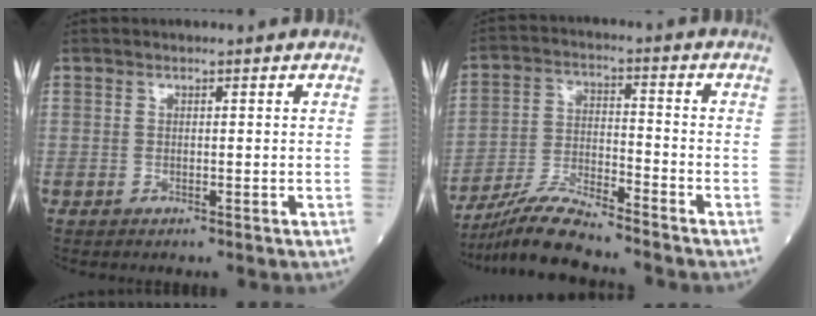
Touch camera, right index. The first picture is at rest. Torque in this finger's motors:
{"motor_torque": [0.06, 0.00, 0.23, 0.03]}